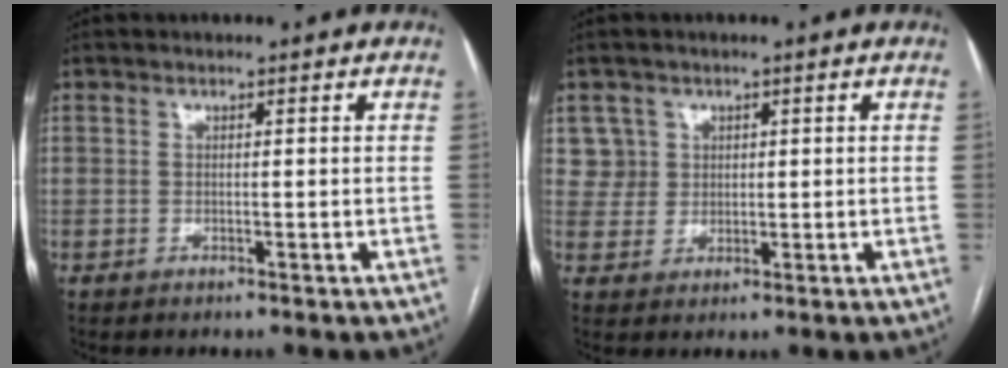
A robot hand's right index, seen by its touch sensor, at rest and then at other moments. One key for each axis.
{"total": 3.9, "fx": 1.7, "fy": 3.5, "fz": -0.5, "tx": 0.026, "ty": 0.007, "tz": 0.030}